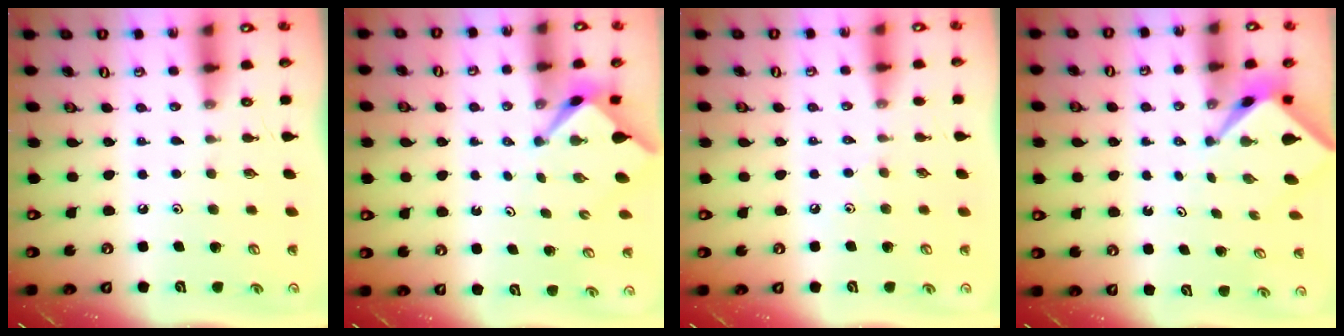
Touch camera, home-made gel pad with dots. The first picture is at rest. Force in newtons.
{"total": 2.2, "press": 2.2, "slide": 0.2}
{"total": 2.4, "press": 2.3, "slide": 0.5}
{"total": 2.4, "press": 2.4, "slide": 0.2}